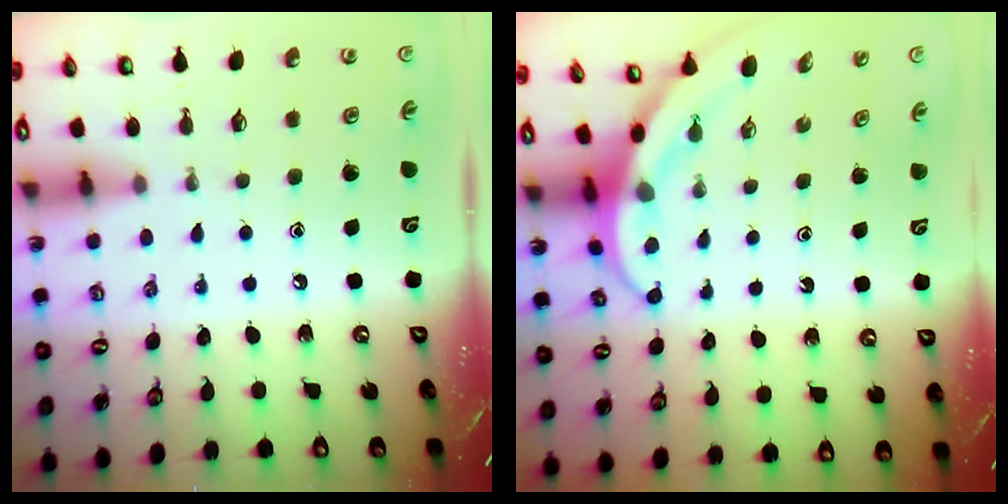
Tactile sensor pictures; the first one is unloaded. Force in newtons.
{"total": 4.0, "press": 4.0, "slide": 0.4}